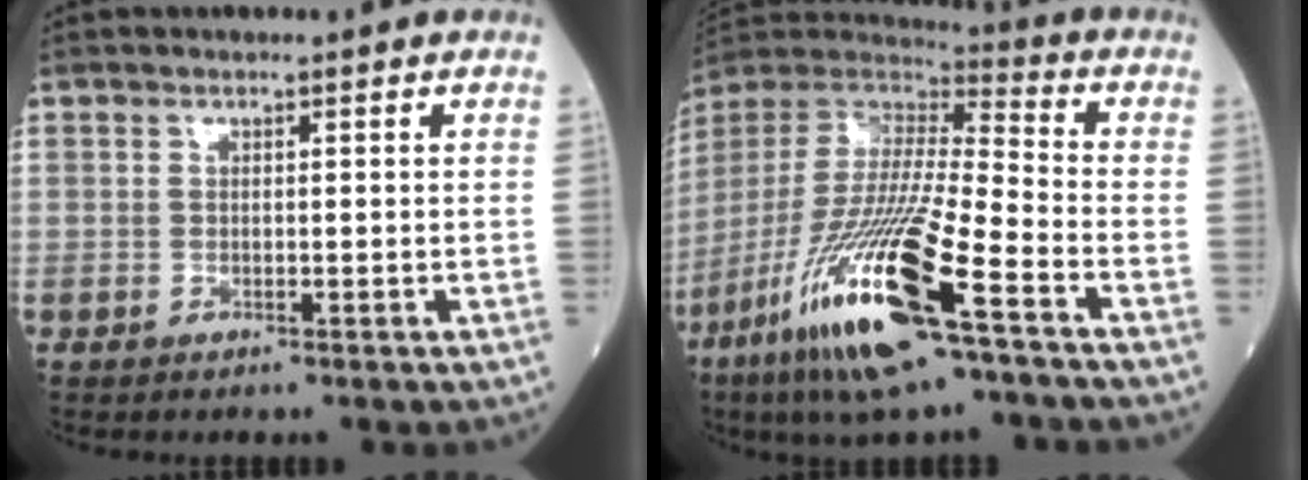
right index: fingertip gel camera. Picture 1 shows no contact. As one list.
[{"total": 22.9, "force": [-11.7, 1.9, 19.6], "torque": [-0.419, -0.064, -0.226]}]